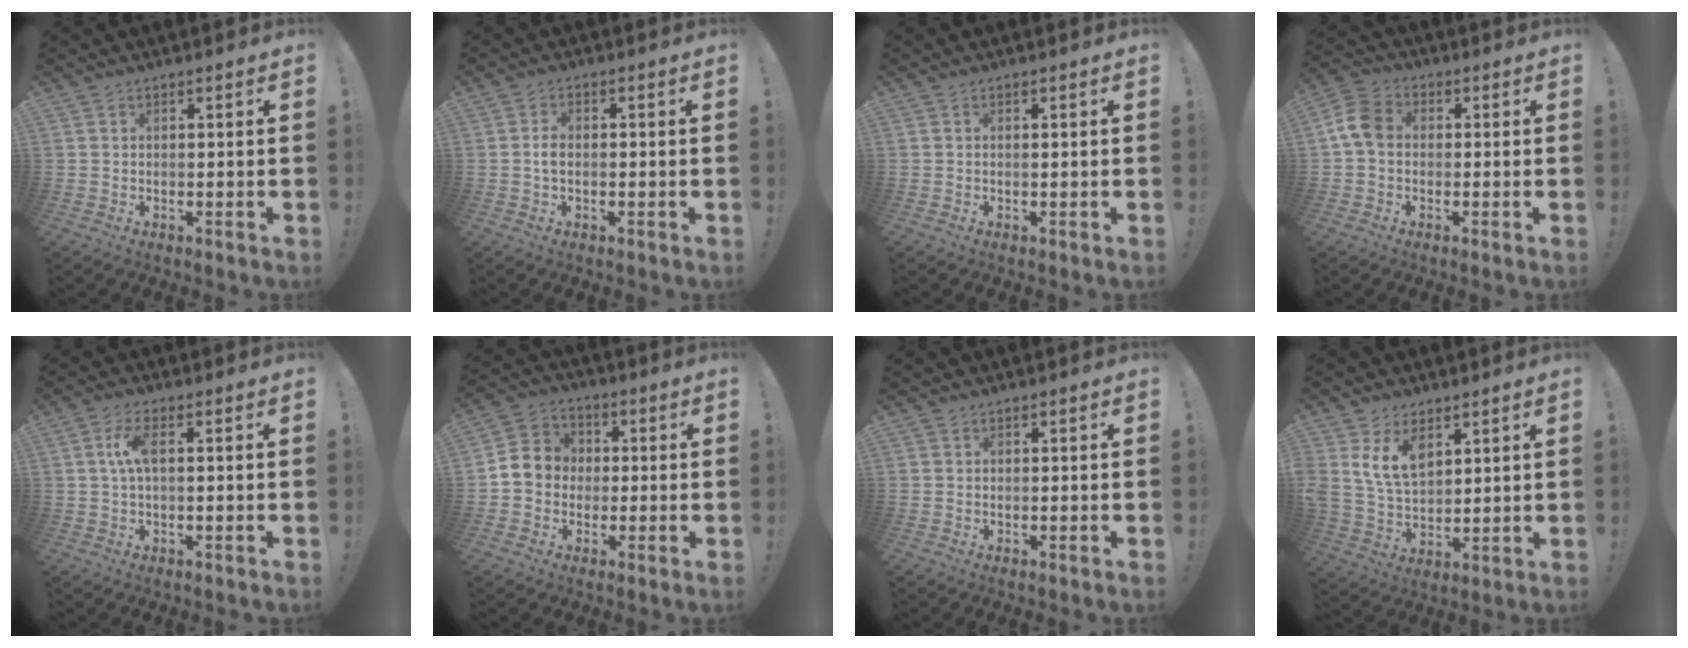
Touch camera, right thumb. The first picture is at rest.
{"total": 2.7, "force": [-0.5, 1.6, 2.1], "torque": [-0.032, 0.005, -0.011]}
{"total": 0.5, "force": [0.4, -0.2, 0.3], "torque": [0.001, -0.004, 0.005]}
{"total": 8.7, "force": [0.0, 6.4, 6.0], "torque": [-0.122, 0.016, 0.008]}
{"total": 6.1, "force": [0.6, 2.3, 5.7], "torque": [-0.118, 0.010, 0.011]}
{"total": 8.7, "force": [-0.8, 8.1, 2.9], "torque": [-0.040, 0.026, -0.004]}
{"total": 0.5, "force": [-0.3, 0.4, -0.1], "torque": [0.000, 0.003, -0.005]}
{"total": 11.1, "force": [5.7, 7.1, 6.4], "torque": [-0.134, -0.019, 0.112]}